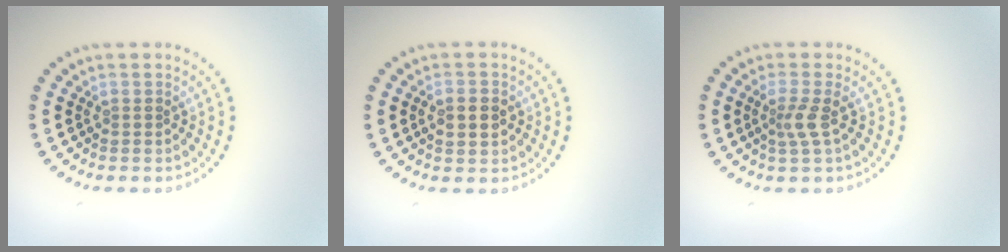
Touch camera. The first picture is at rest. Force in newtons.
{"total": 2.4, "press": 2.4, "slide": 0.2}
{"total": 2.0, "press": 1.5, "slide": 1.4}